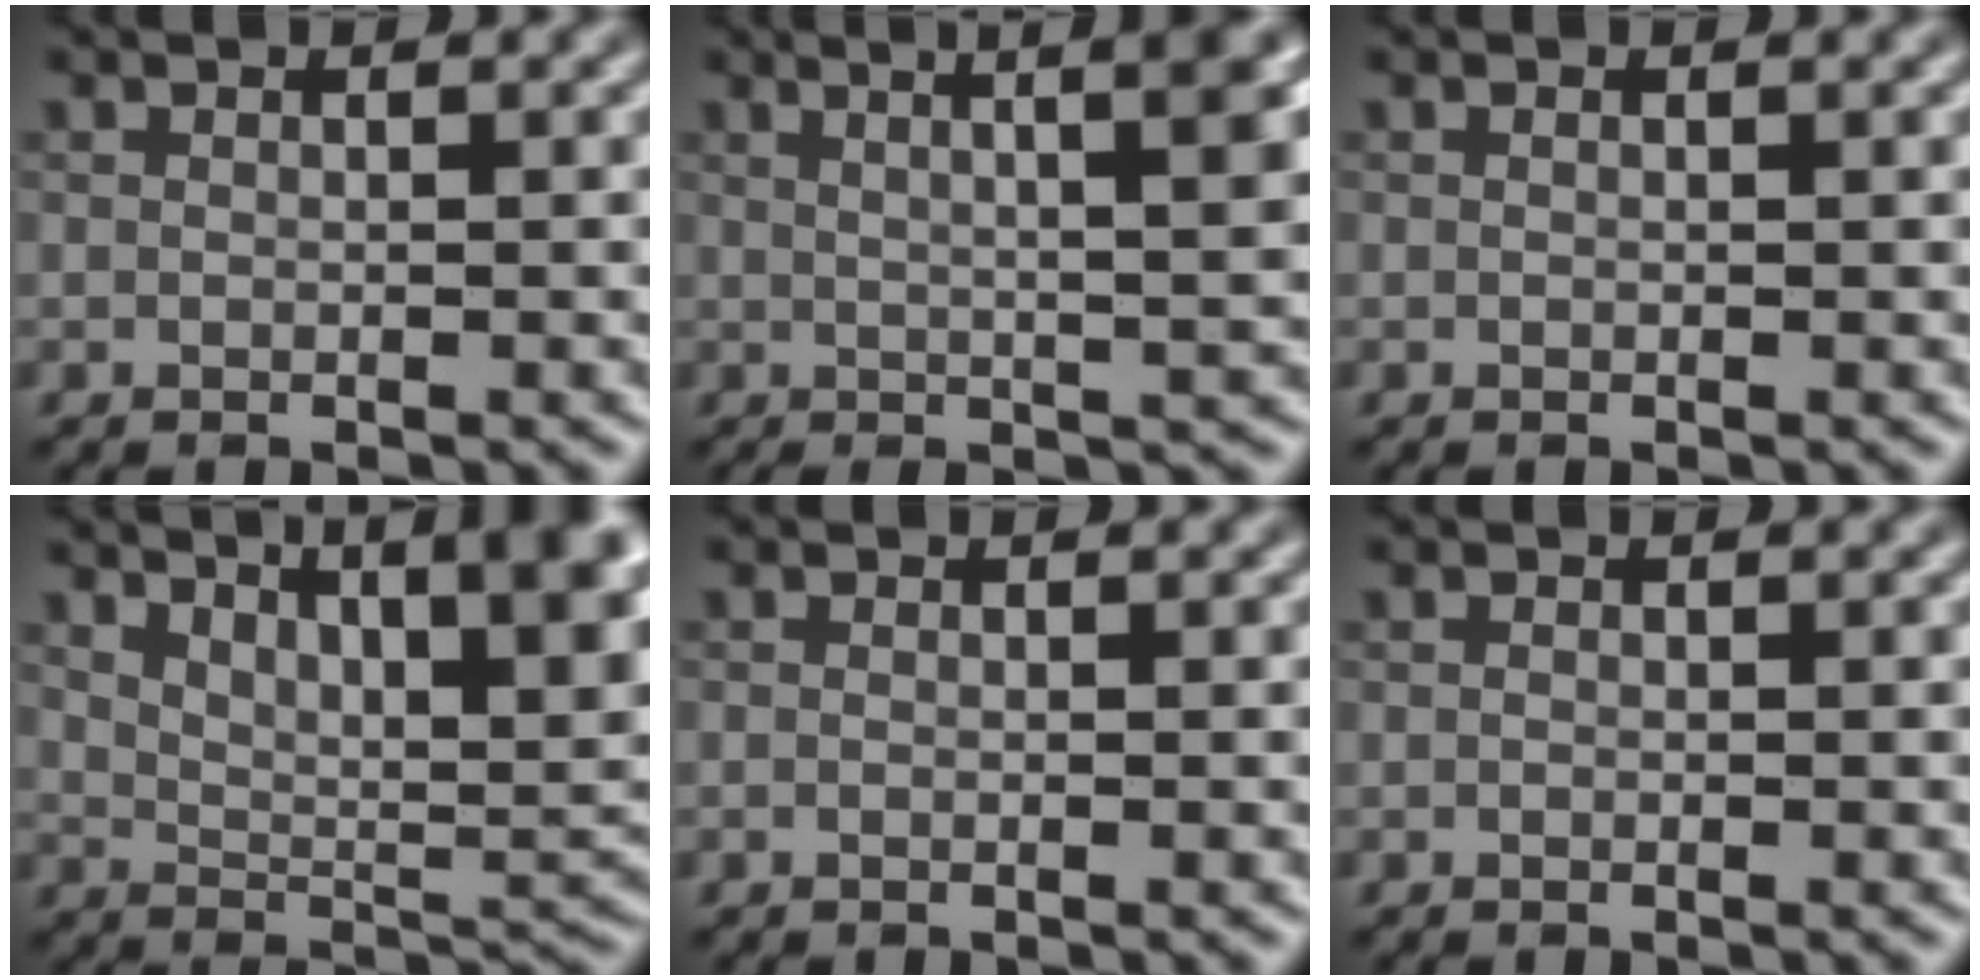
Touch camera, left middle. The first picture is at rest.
{"total": 8.6, "force": [2.7, 2.6, 7.8], "torque": [-0.059, 0.044, 0.012]}
{"total": 0.0}
{"total": 11.1, "force": [6.2, 3.8, 8.4], "torque": [-0.090, 0.015, 0.096]}
{"total": 0.6, "force": [-0.5, 0.1, 0.2], "torque": [-0.007, -0.007, -0.009]}
{"total": 0.7, "force": [-0.7, -0.1, -0.2], "torque": [-0.001, 0.000, -0.006]}